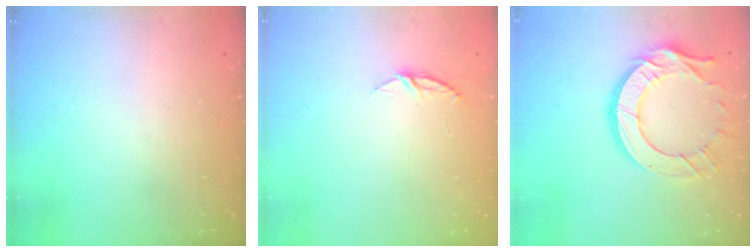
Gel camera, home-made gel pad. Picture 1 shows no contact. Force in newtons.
{"total": 4.6, "press": 4.5, "slide": 0.4}
{"total": 14.7, "press": 14.6, "slide": 1.2}